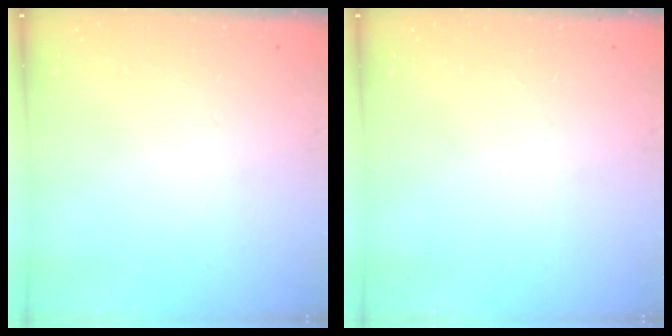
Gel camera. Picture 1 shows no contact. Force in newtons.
{"total": 0.0}